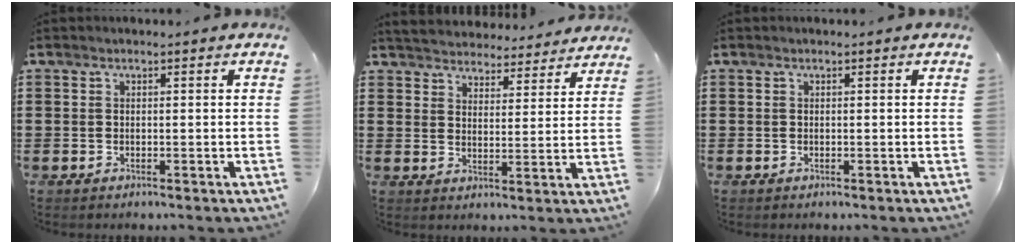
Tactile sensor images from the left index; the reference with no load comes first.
{"total": 4.3, "force": [4.2, 0.3, -0.4], "torque": [-0.015, -0.027, 0.072]}
{"total": 0.0}